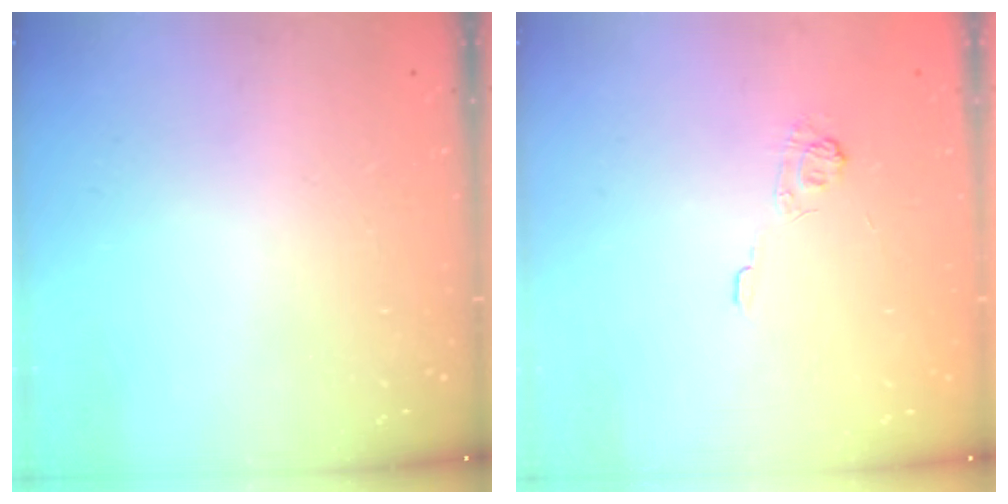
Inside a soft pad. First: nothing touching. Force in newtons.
{"total": 2.5, "press": 2.1, "slide": 1.4}